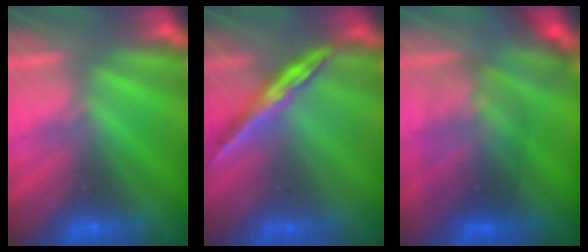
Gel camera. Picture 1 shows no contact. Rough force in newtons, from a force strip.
{"total": 1.7}
{"total": 2.7}